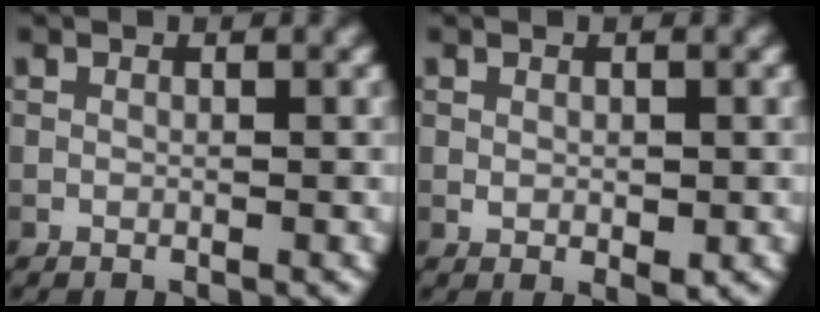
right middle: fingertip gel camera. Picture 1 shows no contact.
{"total": 1.3, "force": [-0.1, 0.7, 1.1], "torque": [-0.018, -0.002, 0.002]}